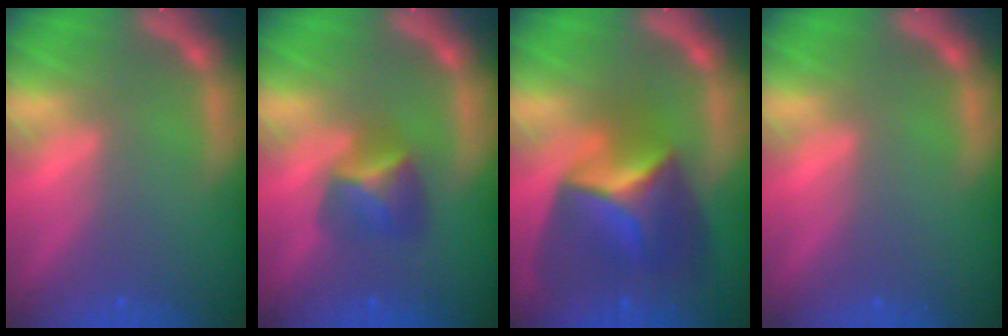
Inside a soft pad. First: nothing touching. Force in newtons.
{"total": 3.4}
{"total": 8.4}
{"total": 0.0}